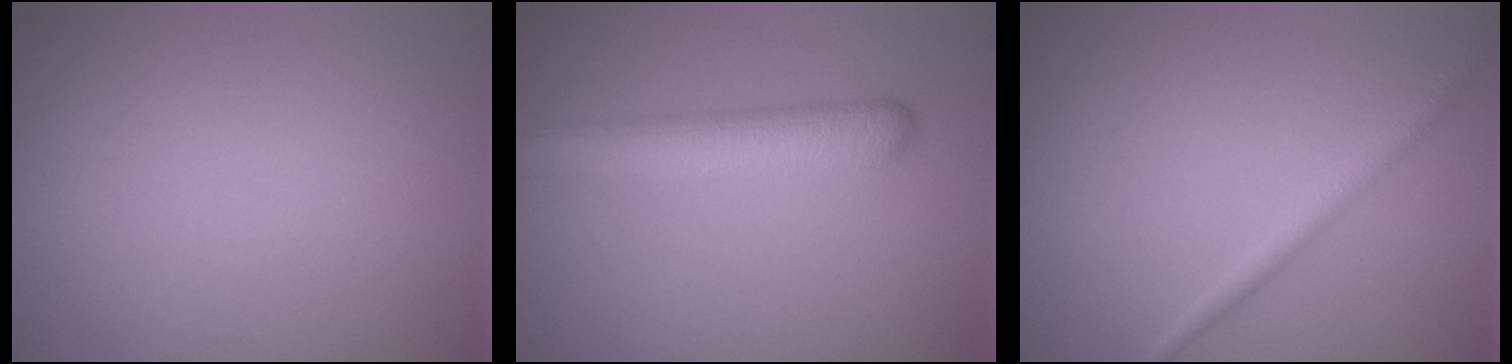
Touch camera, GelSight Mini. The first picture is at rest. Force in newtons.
{"total": 5.1, "press": 5.1, "slide": 0.2}
{"total": 1.6, "press": 1.6, "slide": 0.0}